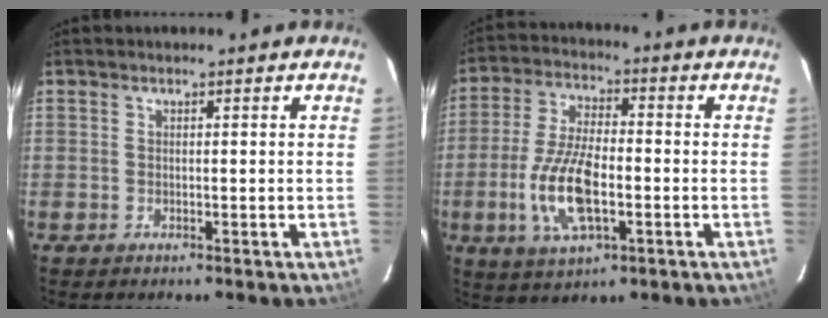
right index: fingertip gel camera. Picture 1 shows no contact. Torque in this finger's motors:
{"motor_torque": [1.95, -0.19, 0.64, 0.11]}